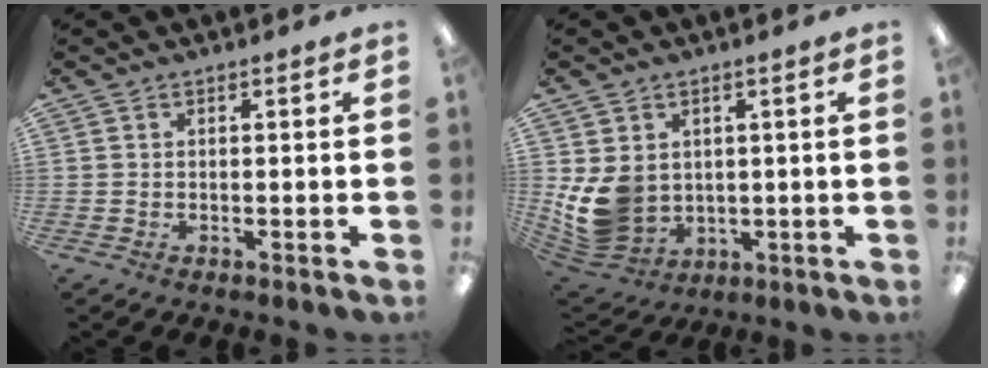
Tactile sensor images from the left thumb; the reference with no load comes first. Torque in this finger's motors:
{"motor_torque": [1.67, 1.83, 0.56, -0.42, 0.12]}